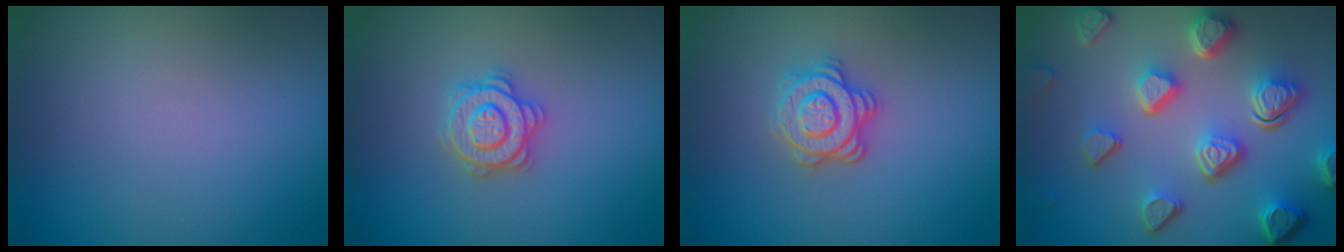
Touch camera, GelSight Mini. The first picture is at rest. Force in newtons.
{"total": 2.8, "press": 2.8, "slide": 0.4}
{"total": 3.5, "press": 3.0, "slide": 1.7}
{"total": 7.3, "press": 5.6, "slide": 4.7}